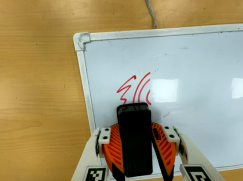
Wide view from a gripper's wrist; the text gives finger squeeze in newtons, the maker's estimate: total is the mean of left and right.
{"total": 16.8, "left": 17.6, "right": 16.1}